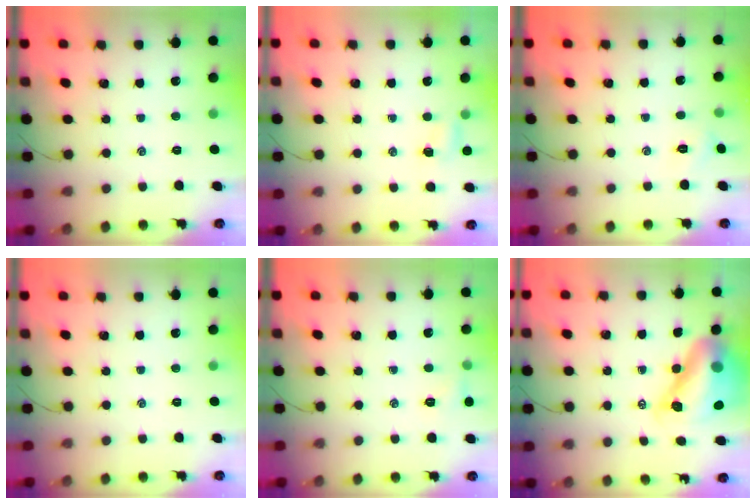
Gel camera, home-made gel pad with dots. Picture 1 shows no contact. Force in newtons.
{"total": 3.6, "press": 3.4, "slide": 1.1}
{"total": 3.0, "press": 2.9, "slide": 0.8}
{"total": 0.0}
{"total": 4.4, "press": 4.2, "slide": 1.3}
{"total": 17.4, "press": 16.6, "slide": 5.1}